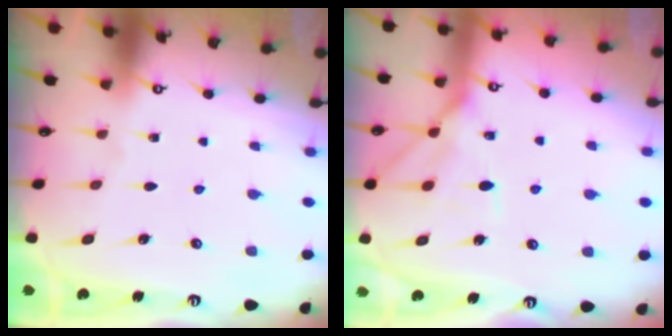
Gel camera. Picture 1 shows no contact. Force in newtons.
{"total": 13.0, "press": 13.0, "slide": 1.2}